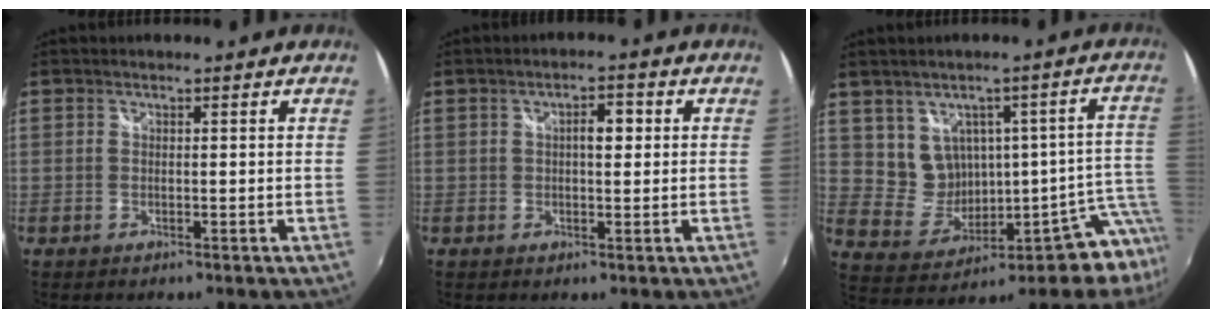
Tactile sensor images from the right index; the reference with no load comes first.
{"total": 3.6, "force": [0.8, 1.5, 3.1], "torque": [-0.047, 0.011, 0.013]}
{"total": 13.4, "force": [-1.3, 9.3, 9.6], "torque": [-0.119, 0.004, 0.012]}